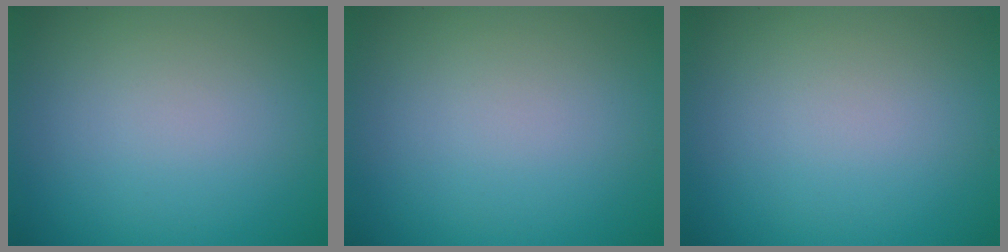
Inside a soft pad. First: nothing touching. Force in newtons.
{"total": 0.0}
{"total": 0.0}